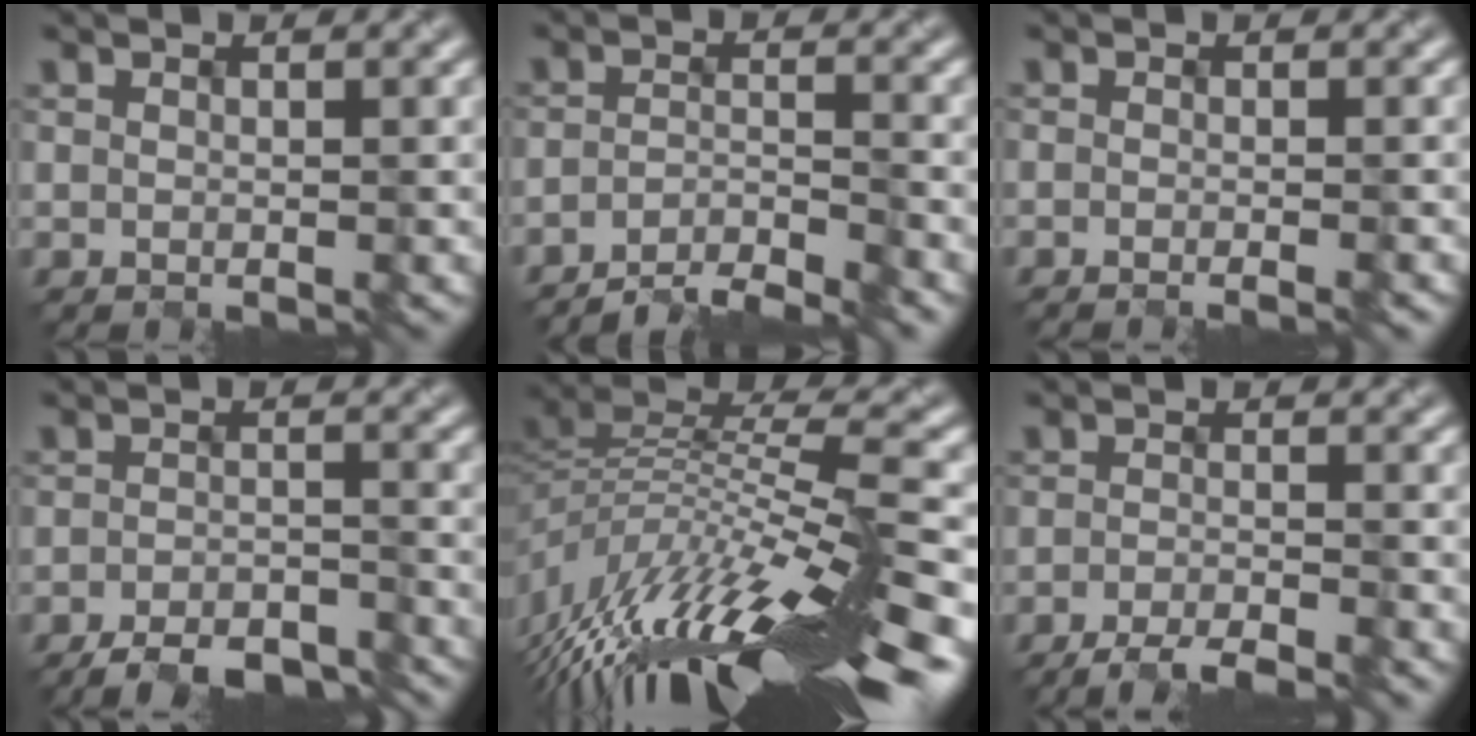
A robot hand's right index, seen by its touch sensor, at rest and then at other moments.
{"total": 4.3, "force": [-3.9, 0.5, 1.6], "torque": [-0.018, 0.002, -0.074]}
{"total": 1.2, "force": [-0.6, 0.3, 0.9], "torque": [-0.004, -0.001, -0.019]}
{"total": 5.1, "force": [-4.5, 1.1, 2.1], "torque": [-0.031, -0.006, -0.071]}
{"total": 13.1, "force": [-6.9, 3.8, 10.5], "torque": [-0.205, 0.027, -0.122]}
{"total": 3.8, "force": [-3.0, 0.5, 2.2], "torque": [-0.029, -0.005, -0.058]}